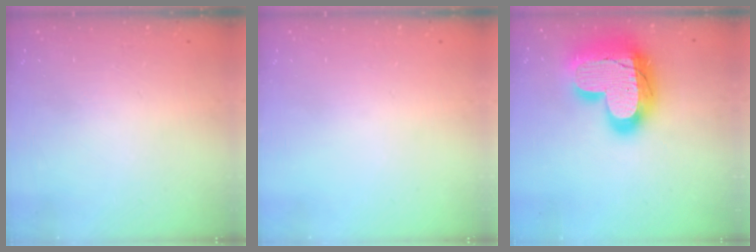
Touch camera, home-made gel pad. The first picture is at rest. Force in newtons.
{"total": 0.0}
{"total": 27.3, "press": 27.2, "slide": 2.0}